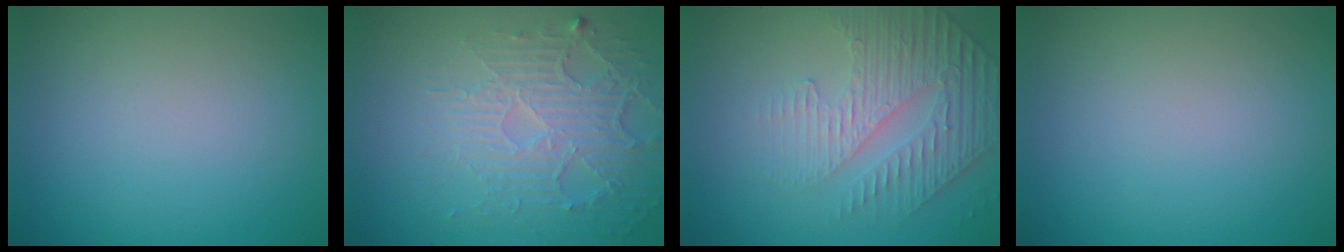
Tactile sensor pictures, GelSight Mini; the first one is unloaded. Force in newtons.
{"total": 5.5, "press": 3.5, "slide": 4.3}
{"total": 4.8, "press": 3.3, "slide": 3.5}
{"total": 0.0}